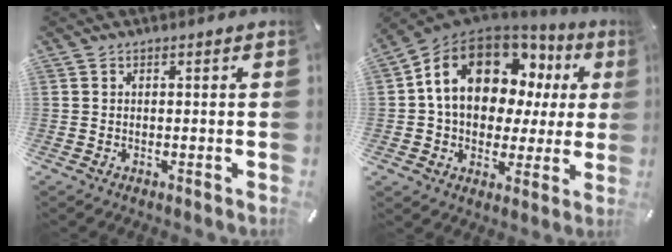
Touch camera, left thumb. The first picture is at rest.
{"total": 16.9, "force": [6.5, 12.0, 9.9], "torque": [-0.182, -0.035, 0.119]}